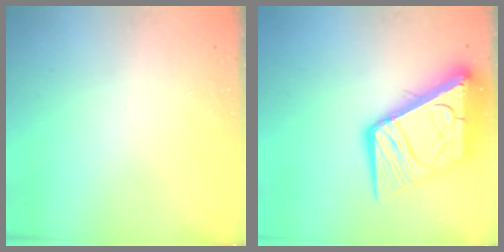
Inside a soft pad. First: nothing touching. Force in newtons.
{"total": 21.3, "press": 21.2, "slide": 2.3}